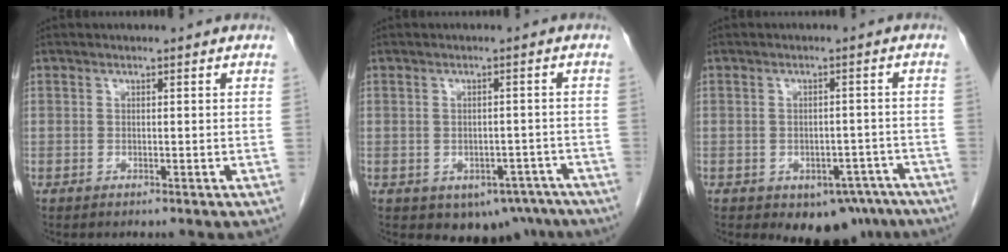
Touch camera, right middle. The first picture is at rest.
{"total": 6.9, "force": [-4.5, 4.5, 2.7], "torque": [-0.018, 0.009, -0.054]}
{"total": 7.8, "force": [-5.5, 4.5, 3.2], "torque": [-0.017, 0.011, -0.069]}